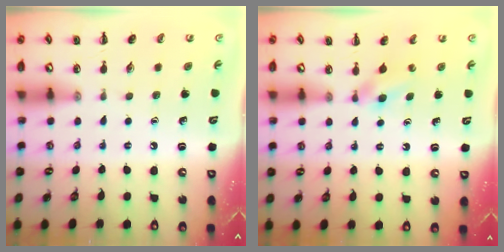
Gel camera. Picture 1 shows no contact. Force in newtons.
{"total": 2.7, "press": 2.5, "slide": 1.0}